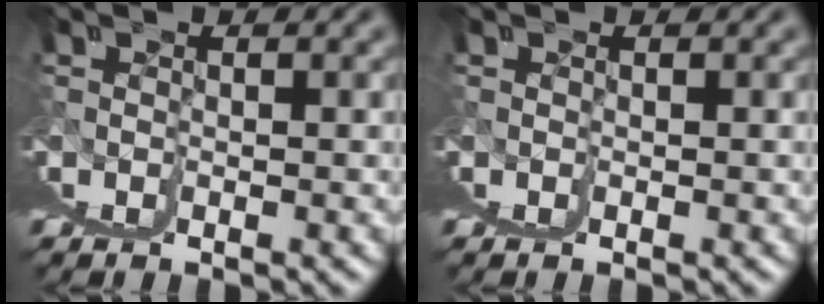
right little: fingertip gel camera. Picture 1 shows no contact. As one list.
[{"total": 0.0}]